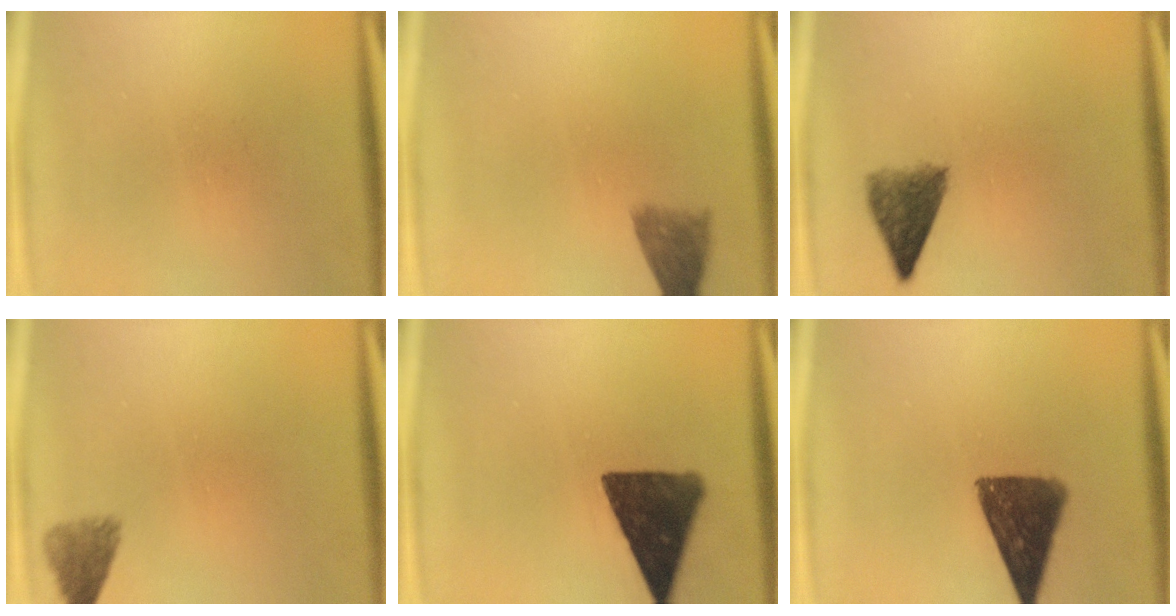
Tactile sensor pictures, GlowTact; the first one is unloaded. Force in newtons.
{"total": 3.8}
{"total": 5.2}
{"total": 3.0}
{"total": 13.2}
{"total": 11.7}